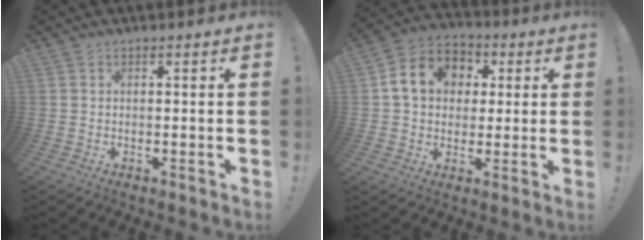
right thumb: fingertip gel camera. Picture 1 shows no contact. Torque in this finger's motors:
{"motor_torque": [0.49, 0.54, 0.47, -0.12, 0.02]}